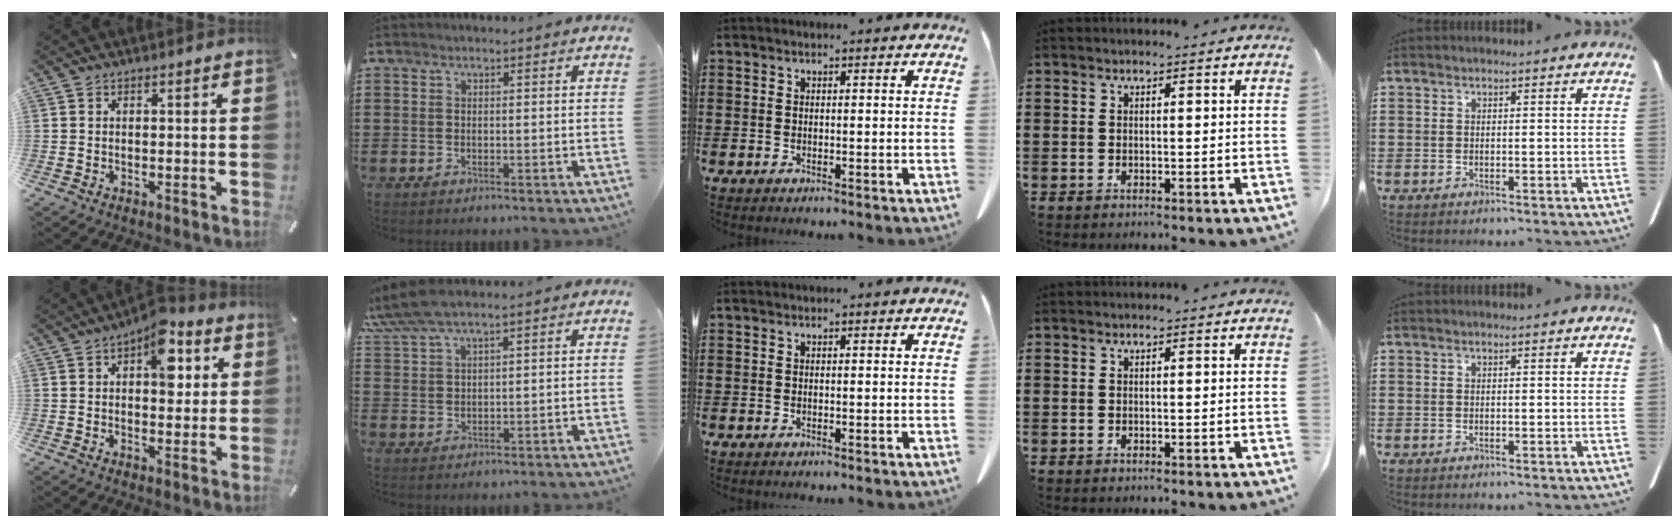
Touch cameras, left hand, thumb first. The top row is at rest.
{"thumb": {"total": 10.2, "force": [3.4, 5.7, 7.7], "torque": [-0.087, -0.014, 0.052]}, "index": {"total": 4.9, "force": [3.8, 0.5, 3.0], "torque": [-0.069, -0.002, 0.070]}}